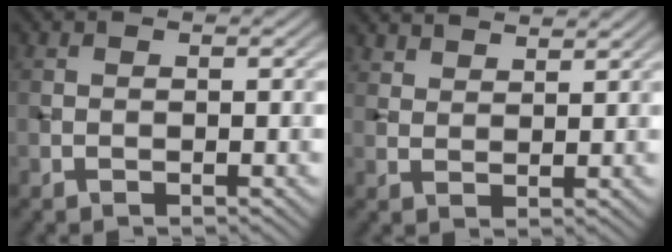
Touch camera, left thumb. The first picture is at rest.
{"total": 4.0, "force": [3.6, 1.2, 1.4], "torque": [-0.028, -0.012, 0.082]}